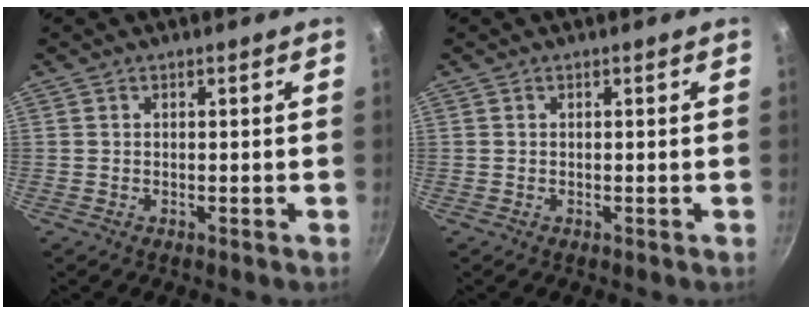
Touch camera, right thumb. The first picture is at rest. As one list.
[{"total": 0.0}]